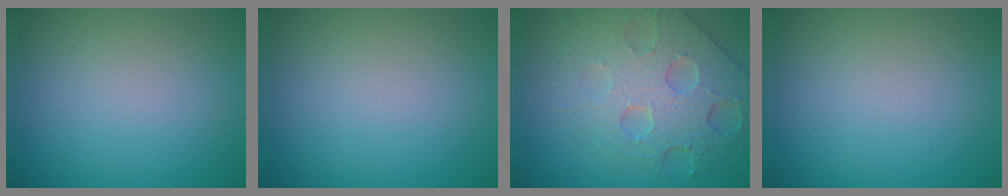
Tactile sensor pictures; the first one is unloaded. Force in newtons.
{"total": 0.0}
{"total": 7.7, "press": 5.7, "slide": 5.2}
{"total": 0.0}